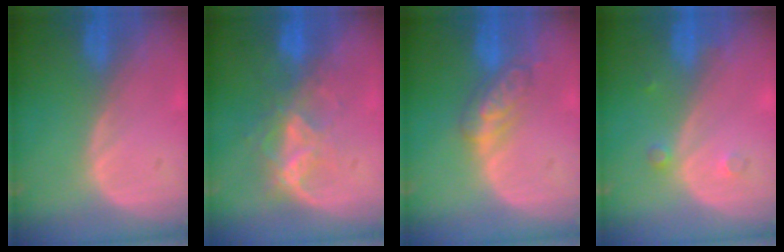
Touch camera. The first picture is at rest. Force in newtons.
{"total": 6.8, "press": 6.2, "slide": 2.8}
{"total": 5.2, "press": 5.1, "slide": 0.8}
{"total": 1.5, "press": 1.5, "slide": 0.1}